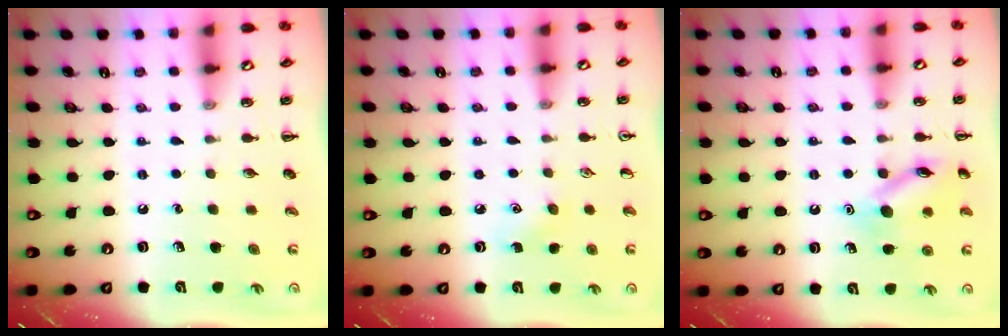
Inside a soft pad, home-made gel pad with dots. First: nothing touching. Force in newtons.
{"total": 5.0, "press": 4.9, "slide": 1.2}
{"total": 12.1, "press": 12.0, "slide": 0.6}